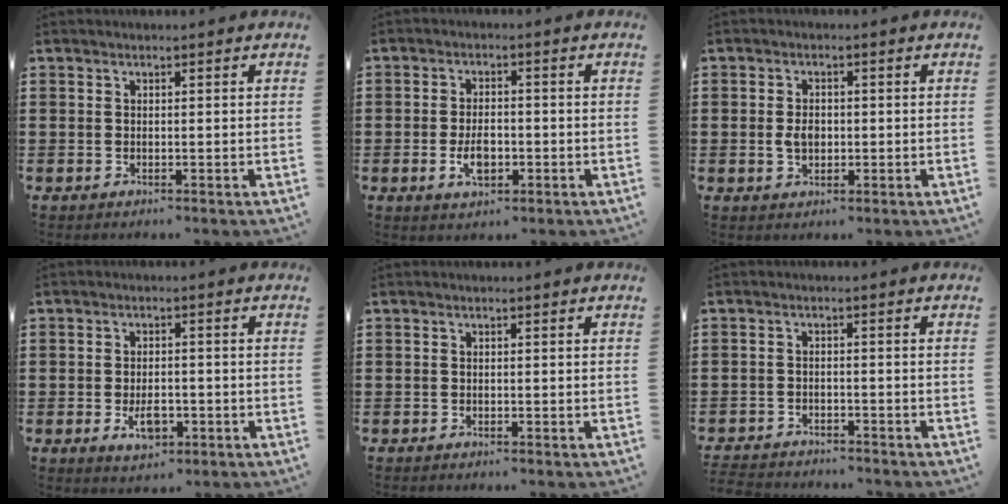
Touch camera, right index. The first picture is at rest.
{"total": 4.4, "force": [-1.2, 2.3, 3.6], "torque": [-0.077, 0.000, -0.024]}
{"total": 2.9, "force": [-0.1, 1.7, 2.3], "torque": [-0.047, 0.001, -0.001]}
{"total": 4.3, "force": [-1.5, 2.1, 3.5], "torque": [-0.057, -0.002, -0.029]}
{"total": 0.0}
{"total": 2.3, "force": [-2.2, 0.2, -0.2], "torque": [-0.004, -0.001, -0.050]}